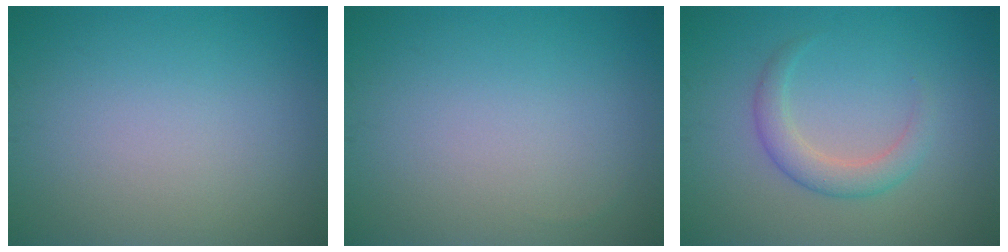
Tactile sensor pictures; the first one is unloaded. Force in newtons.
{"total": 0.0}
{"total": 2.6, "press": 2.6, "slide": 0.1}